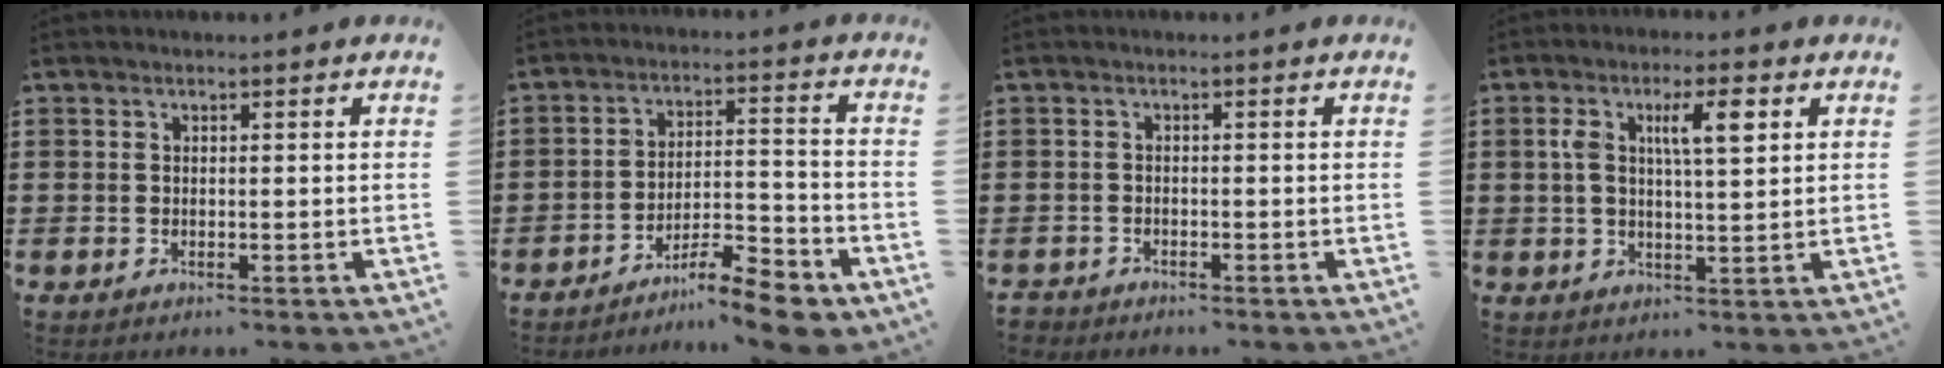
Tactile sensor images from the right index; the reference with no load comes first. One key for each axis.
{"total": 9.1, "fx": -8.0, "fy": 1.5, "fz": 4.2, "tx": -0.055, "ty": 0.028, "tz": -0.148}
{"total": 0.8, "fx": -0.8, "fy": 0.3, "fz": -0.1, "tx": -0.002, "ty": 0.000, "tz": -0.017}
{"total": 6.9, "fx": 2.4, "fy": 2.0, "fz": 6.2, "tx": -0.114, "ty": 0.003, "tz": 0.033}